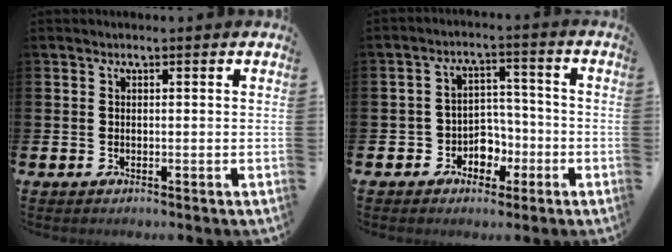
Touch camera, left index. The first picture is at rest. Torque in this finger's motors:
{"motor_torque": [0.27, 0.38, 0.08, 0.02]}